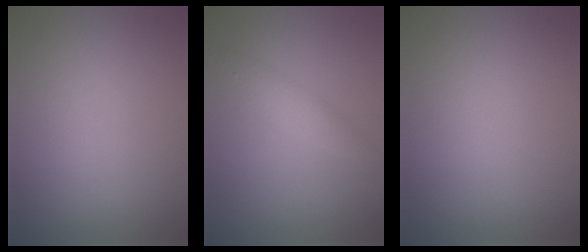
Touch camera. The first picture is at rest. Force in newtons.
{"total": 1.8, "press": 1.8, "slide": 0.1}
{"total": 0.0}